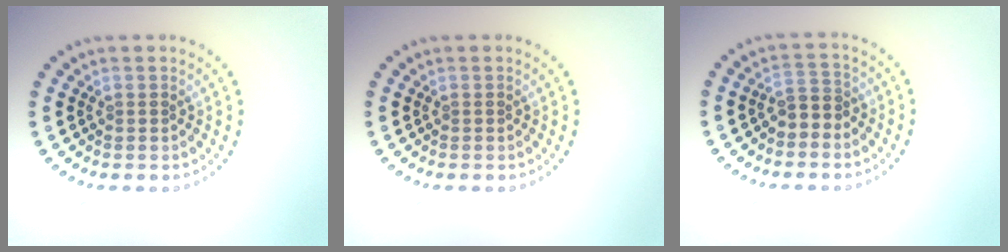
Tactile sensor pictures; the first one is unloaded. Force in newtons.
{"total": 0.0}
{"total": 1.9, "press": 1.6, "slide": 0.9}